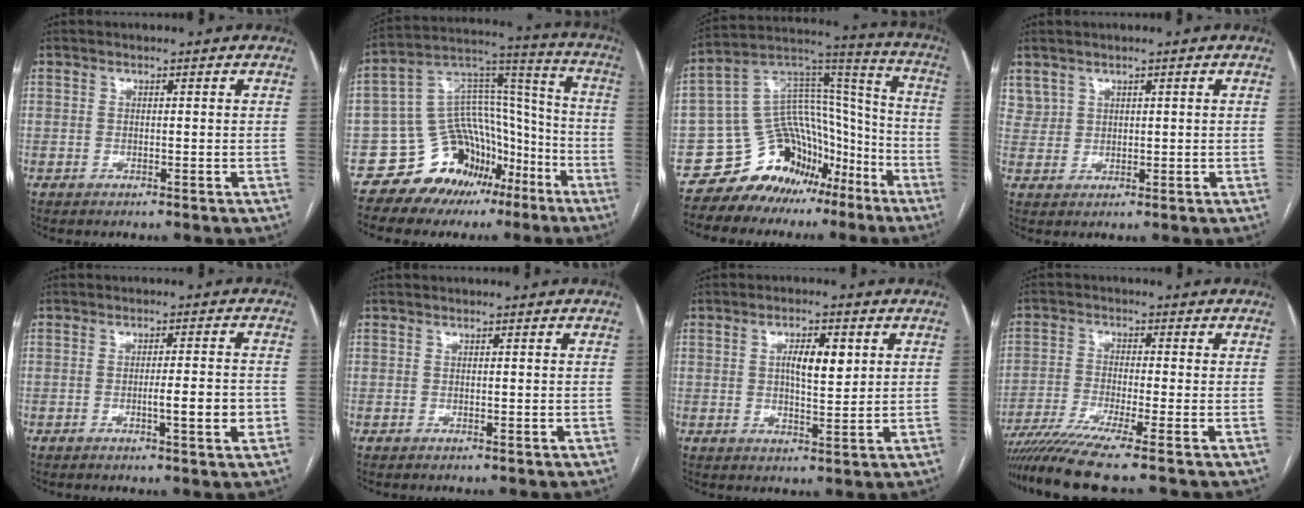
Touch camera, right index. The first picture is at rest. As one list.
[{"total": 16.2, "force": [-9.8, 10.7, 7.2], "torque": [-0.105, 0.083, -0.152]}, {"total": 16.2, "force": [-10.9, 10.6, 5.7], "torque": [-0.083, 0.101, -0.175]}, {"total": 2.7, "force": [2.0, 1.8, 0.2], "torque": [0.003, 0.007, 0.043]}, {"total": 5.5, "force": [-1.5, 0.5, 5.3], "torque": [-0.079, -0.002, -0.018]}, {"total": 0.0}, {"total": 5.7, "force": [1.6, 1.7, 5.2], "torque": [-0.088, 0.004, 0.028]}, {"total": 9.5, "force": [-7.5, -1.8, 5.6], "torque": [-0.093, -0.028, -0.126]}]